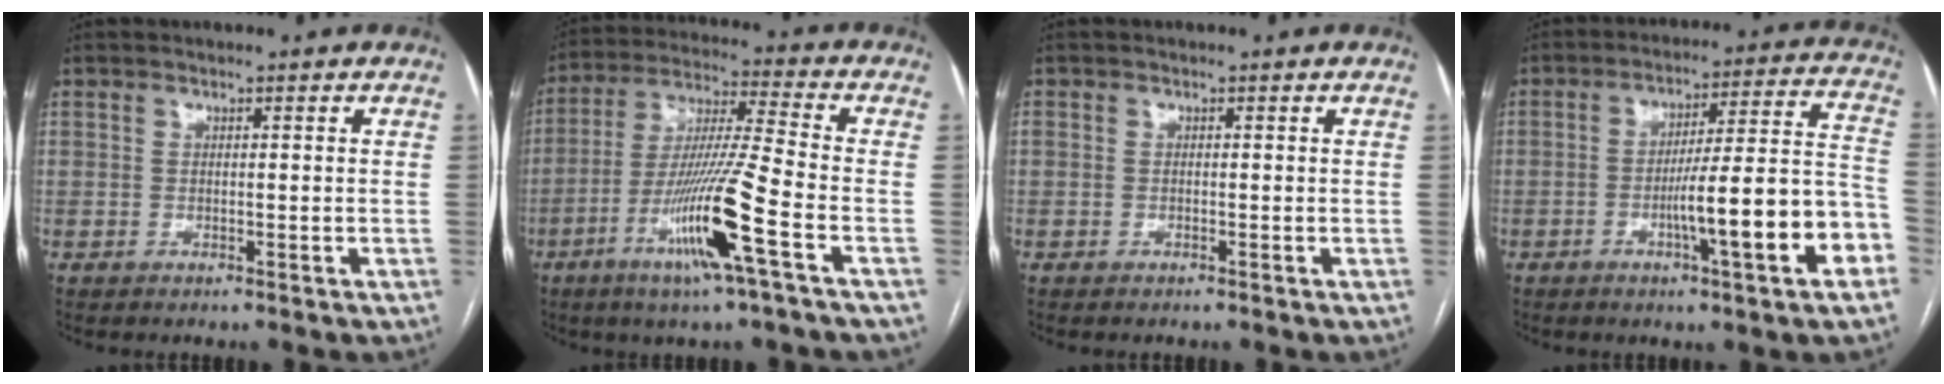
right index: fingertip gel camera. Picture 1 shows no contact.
{"total": 14.6, "force": [-6.0, -1.0, 13.2], "torque": [-0.261, -0.015, -0.115]}
{"total": 0.6, "force": [-0.5, 0.3, 0.3], "torque": [-0.002, 0.002, -0.006]}
{"total": 15.1, "force": [-5.5, 0.7, 14.1], "torque": [-0.191, 0.019, -0.076]}